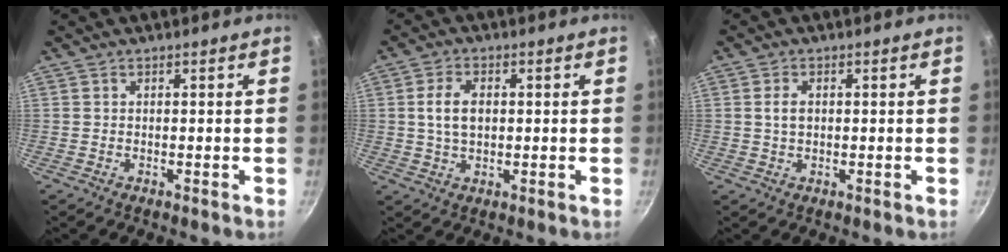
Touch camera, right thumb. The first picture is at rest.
{"total": 5.9, "force": [0.7, 3.7, 4.6], "torque": [-0.076, 0.005, 0.012]}
{"total": 2.5, "force": [0.3, 1.6, 1.9], "torque": [-0.030, 0.004, 0.007]}